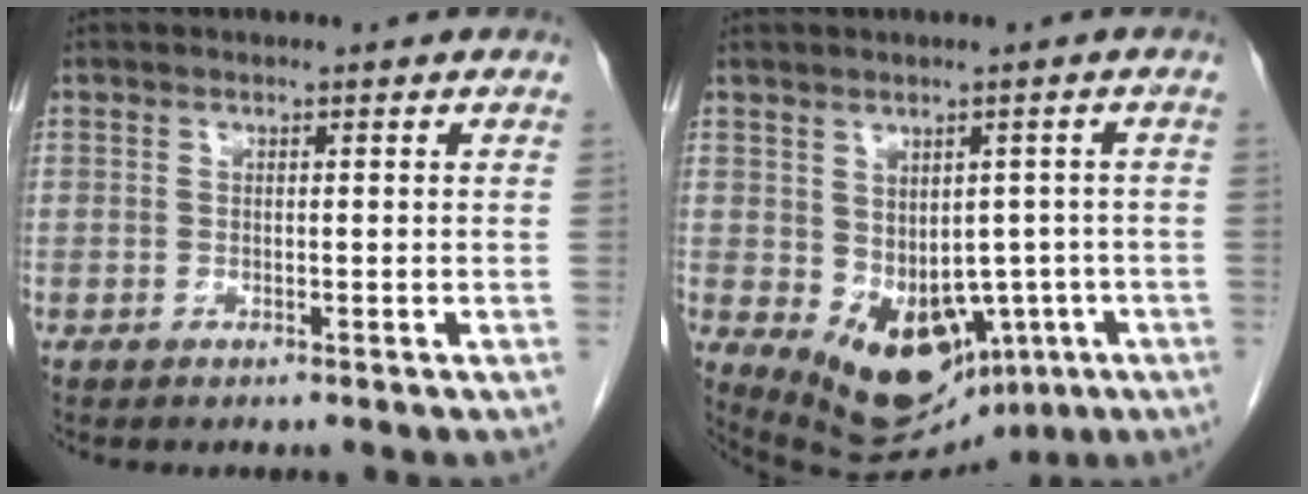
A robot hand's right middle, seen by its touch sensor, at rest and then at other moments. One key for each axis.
{"total": 13.9, "fx": -6.0, "fy": 8.5, "fz": 9.2, "tx": -0.131, "ty": 0.000, "tz": -0.064}